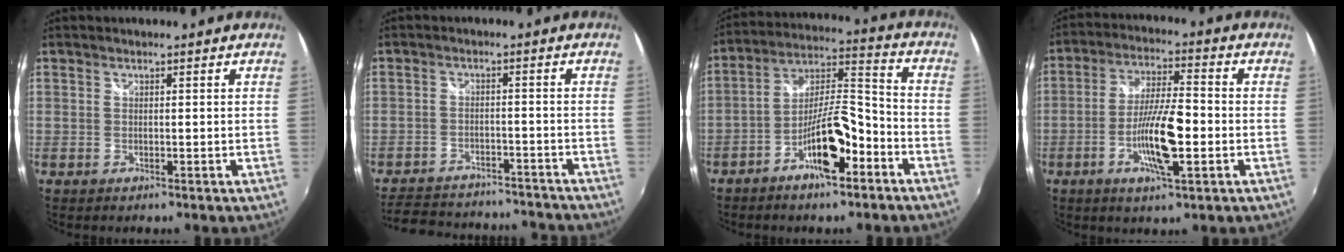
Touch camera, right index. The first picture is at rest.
{"total": 18.5, "force": [-16.2, 6.2, 6.4], "torque": [-0.145, 0.023, -0.214]}
{"total": 12.3, "force": [-6.9, 3.6, 9.6], "torque": [-0.174, 0.019, -0.111]}
{"total": 11.0, "force": [-3.2, 2.1, 10.3], "torque": [-0.200, -0.005, -0.060]}